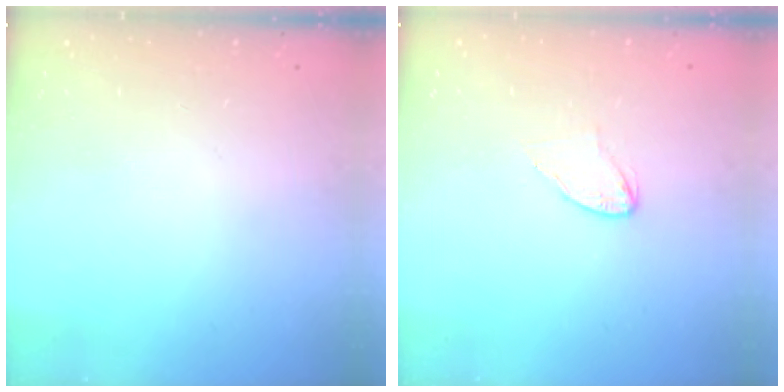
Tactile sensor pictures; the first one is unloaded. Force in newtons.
{"total": 3.7, "press": 3.7, "slide": 0.3}